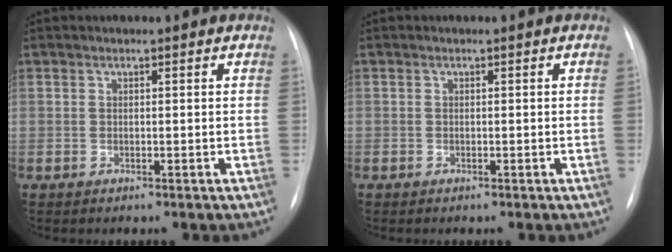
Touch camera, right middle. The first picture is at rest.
{"total": 0.0}